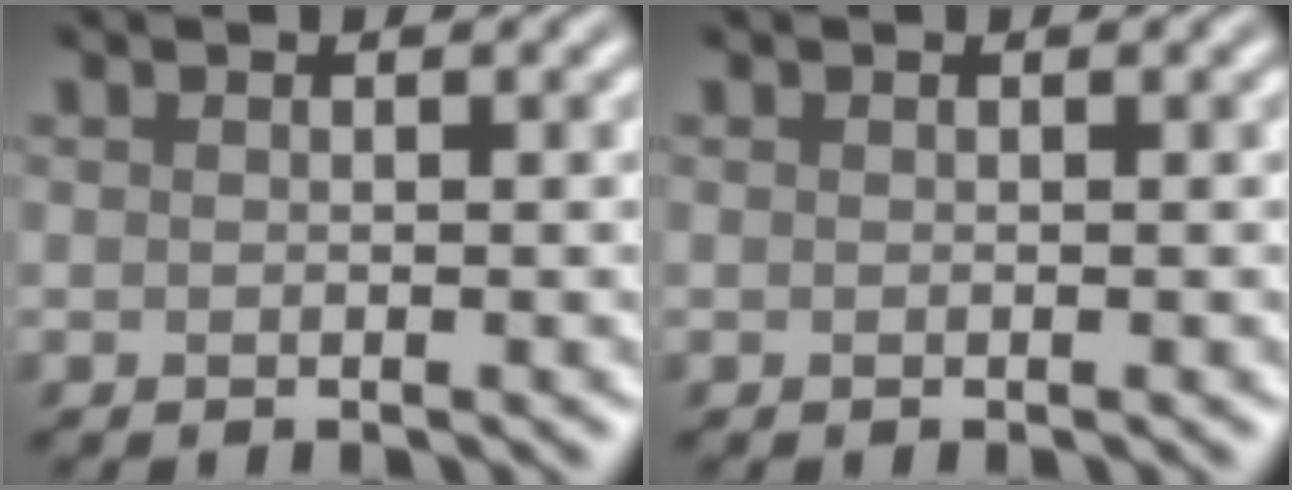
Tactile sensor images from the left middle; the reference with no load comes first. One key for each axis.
{"total": 0.0}